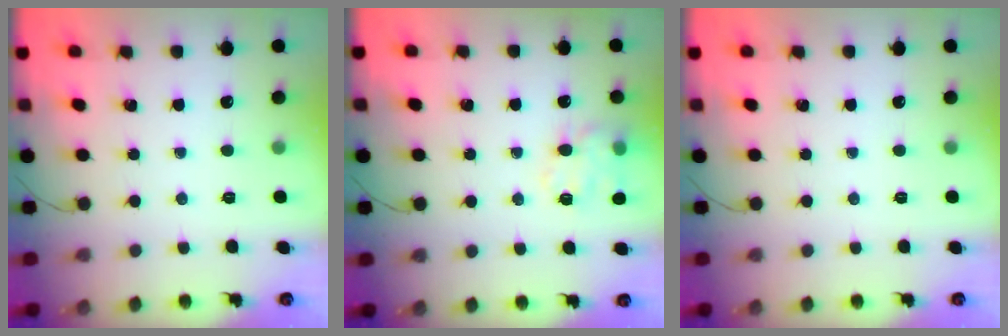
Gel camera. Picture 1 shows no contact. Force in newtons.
{"total": 12.5, "press": 12.4, "slide": 1.7}
{"total": 0.0}